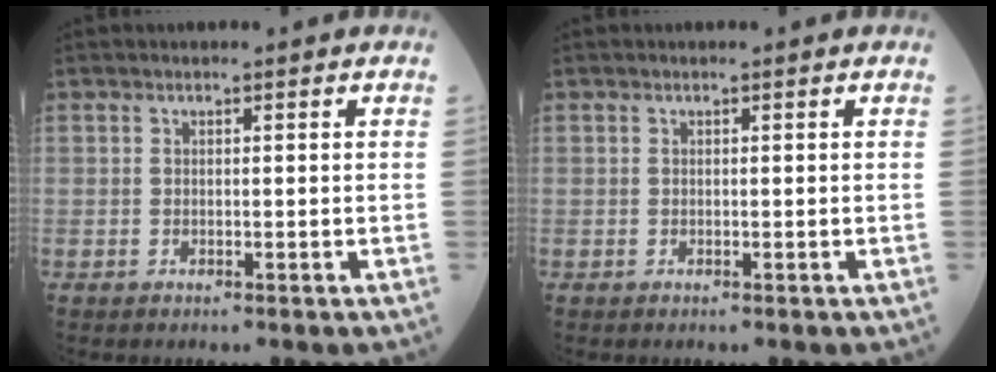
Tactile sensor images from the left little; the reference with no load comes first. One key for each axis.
{"total": 0.0}